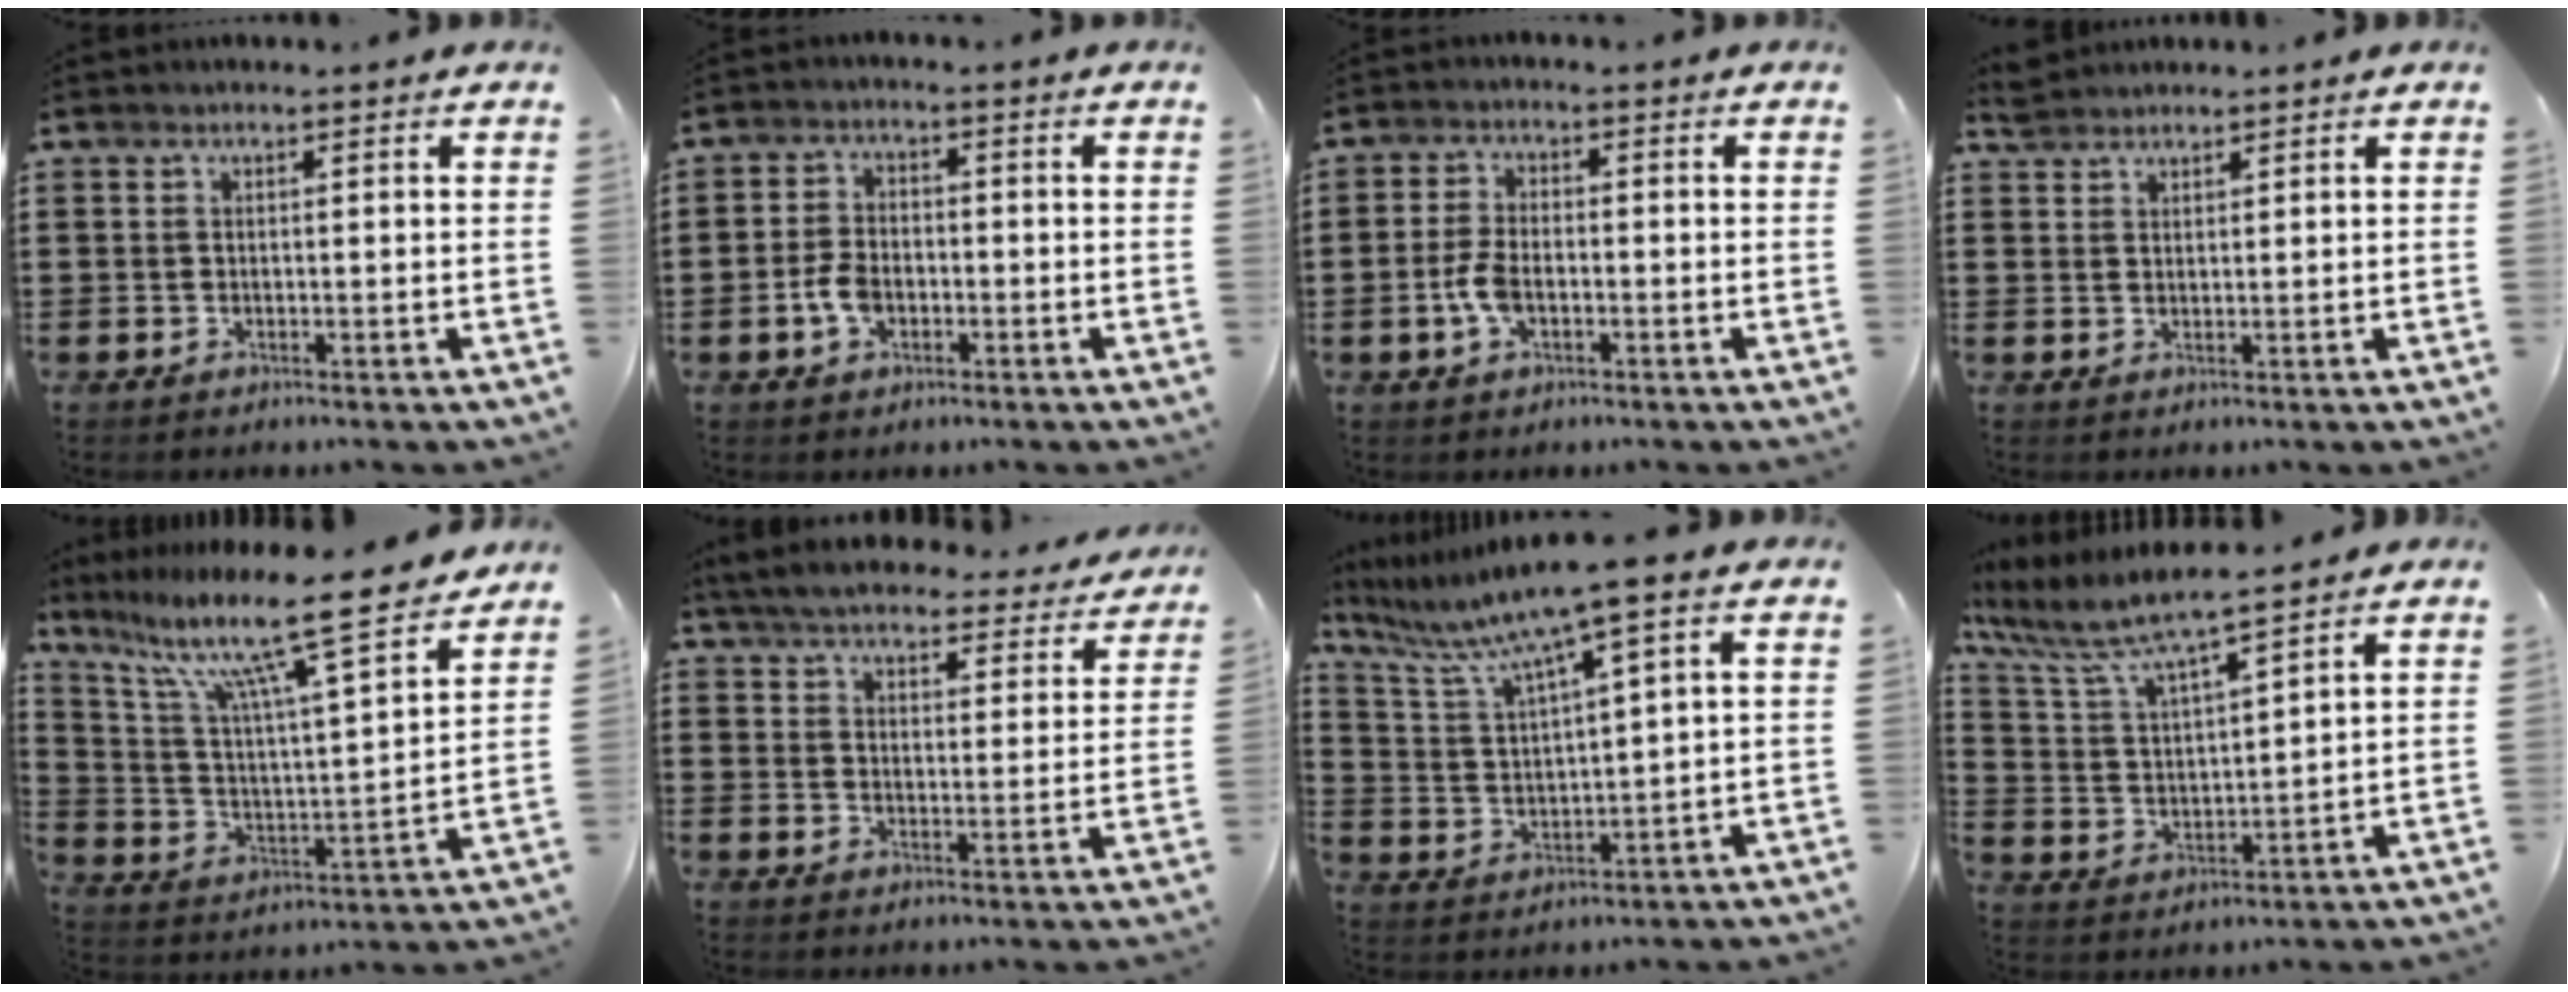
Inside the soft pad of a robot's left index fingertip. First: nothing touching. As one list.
[{"total": 4.2, "force": [-1.3, 2.7, 3.0], "torque": [-0.075, -0.002, -0.028]}, {"total": 4.7, "force": [-1.2, 2.4, 3.9], "torque": [-0.095, -0.003, -0.027]}, {"total": 2.3, "force": [2.2, 0.6, 0.2], "torque": [-0.009, 0.004, 0.043]}, {"total": 13.8, "force": [10.6, 0.6, 8.7], "torque": [-0.188, -0.073, 0.169]}, {"total": 5.6, "force": [5.4, 0.5, 1.3], "torque": [-0.051, -0.033, 0.094]}, {"total": 8.2, "force": [5.8, -0.2, 5.8], "torque": [-0.134, -0.034, 0.092]}, {"total": 6.6, "force": [5.8, 0.4, 3.1], "torque": [-0.089, -0.034, 0.093]}]